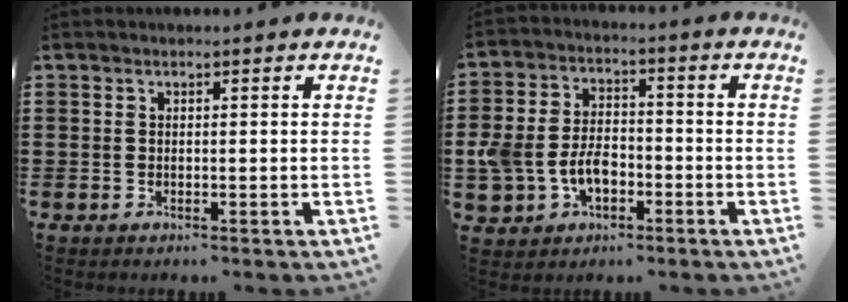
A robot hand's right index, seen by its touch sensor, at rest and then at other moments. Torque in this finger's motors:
{"motor_torque": [0.50, -0.26, 0.57, 0.21]}